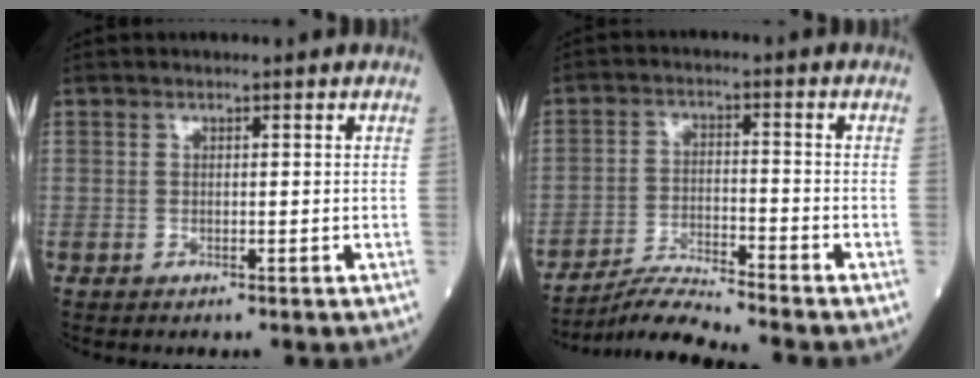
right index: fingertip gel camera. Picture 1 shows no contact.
{"total": 5.9, "force": [-5.6, -1.9, 0.6], "torque": [-0.020, -0.016, -0.104]}